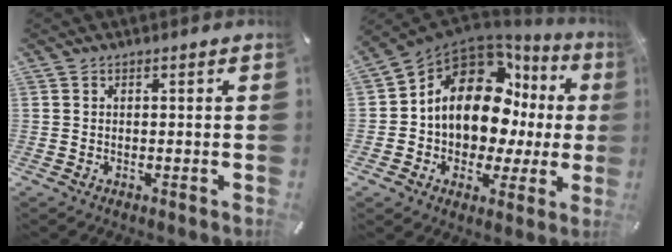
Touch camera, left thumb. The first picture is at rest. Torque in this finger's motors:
{"motor_torque": [2.39, 2.62, 2.78, 0.01, 0.26]}